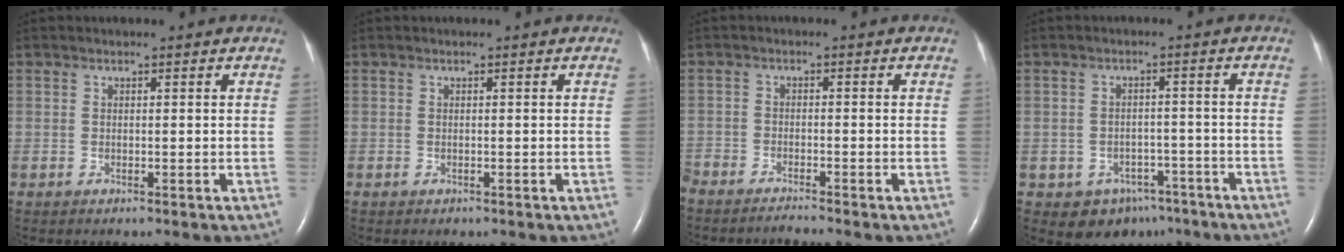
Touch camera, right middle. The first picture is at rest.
{"total": 0.0}
{"total": 4.3, "force": [-4.2, 0.0, 1.0], "torque": [-0.015, -0.013, -0.075]}
{"total": 6.6, "force": [-4.2, 4.8, 1.6], "torque": [-0.013, 0.014, -0.049]}